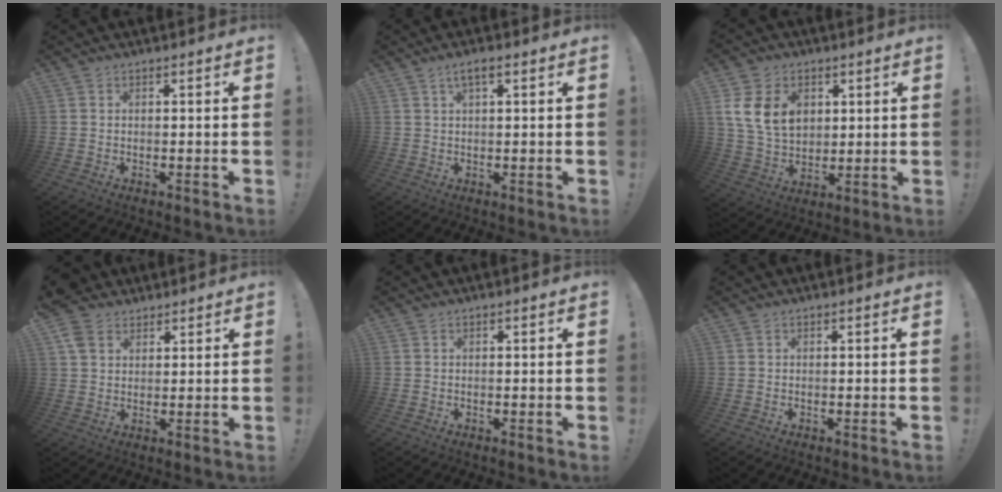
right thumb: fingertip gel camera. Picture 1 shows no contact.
{"total": 3.2, "force": [1.5, 0.9, 2.7], "torque": [-0.047, 0.001, 0.024]}
{"total": 14.0, "force": [4.5, 10.5, 8.1], "torque": [-0.139, -0.014, 0.092]}
{"total": 7.6, "force": [3.7, 5.7, 3.3], "torque": [-0.051, -0.008, 0.075]}
{"total": 0.0}
{"total": 0.0}